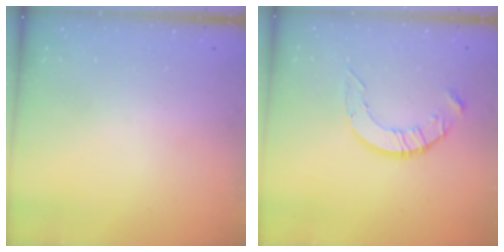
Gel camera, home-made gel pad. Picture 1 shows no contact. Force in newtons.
{"total": 7.0, "press": 7.0, "slide": 0.4}